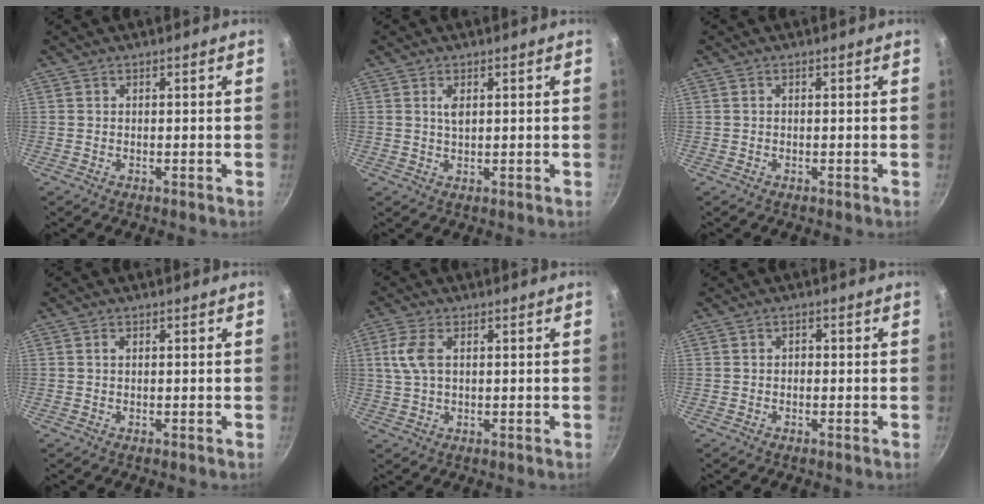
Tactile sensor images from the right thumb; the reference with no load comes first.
{"total": 2.2, "force": [0.8, 1.1, 1.7], "torque": [-0.031, -0.003, 0.018]}
{"total": 0.0}
{"total": 0.8, "force": [0.3, 0.5, 0.5], "torque": [-0.011, 0.002, 0.007]}
{"total": 5.6, "force": [1.3, 3.2, 4.4], "torque": [-0.095, 0.008, 0.025]}
{"total": 1.1, "force": [-0.2, 0.9, 0.6], "torque": [-0.010, 0.005, -0.002]}